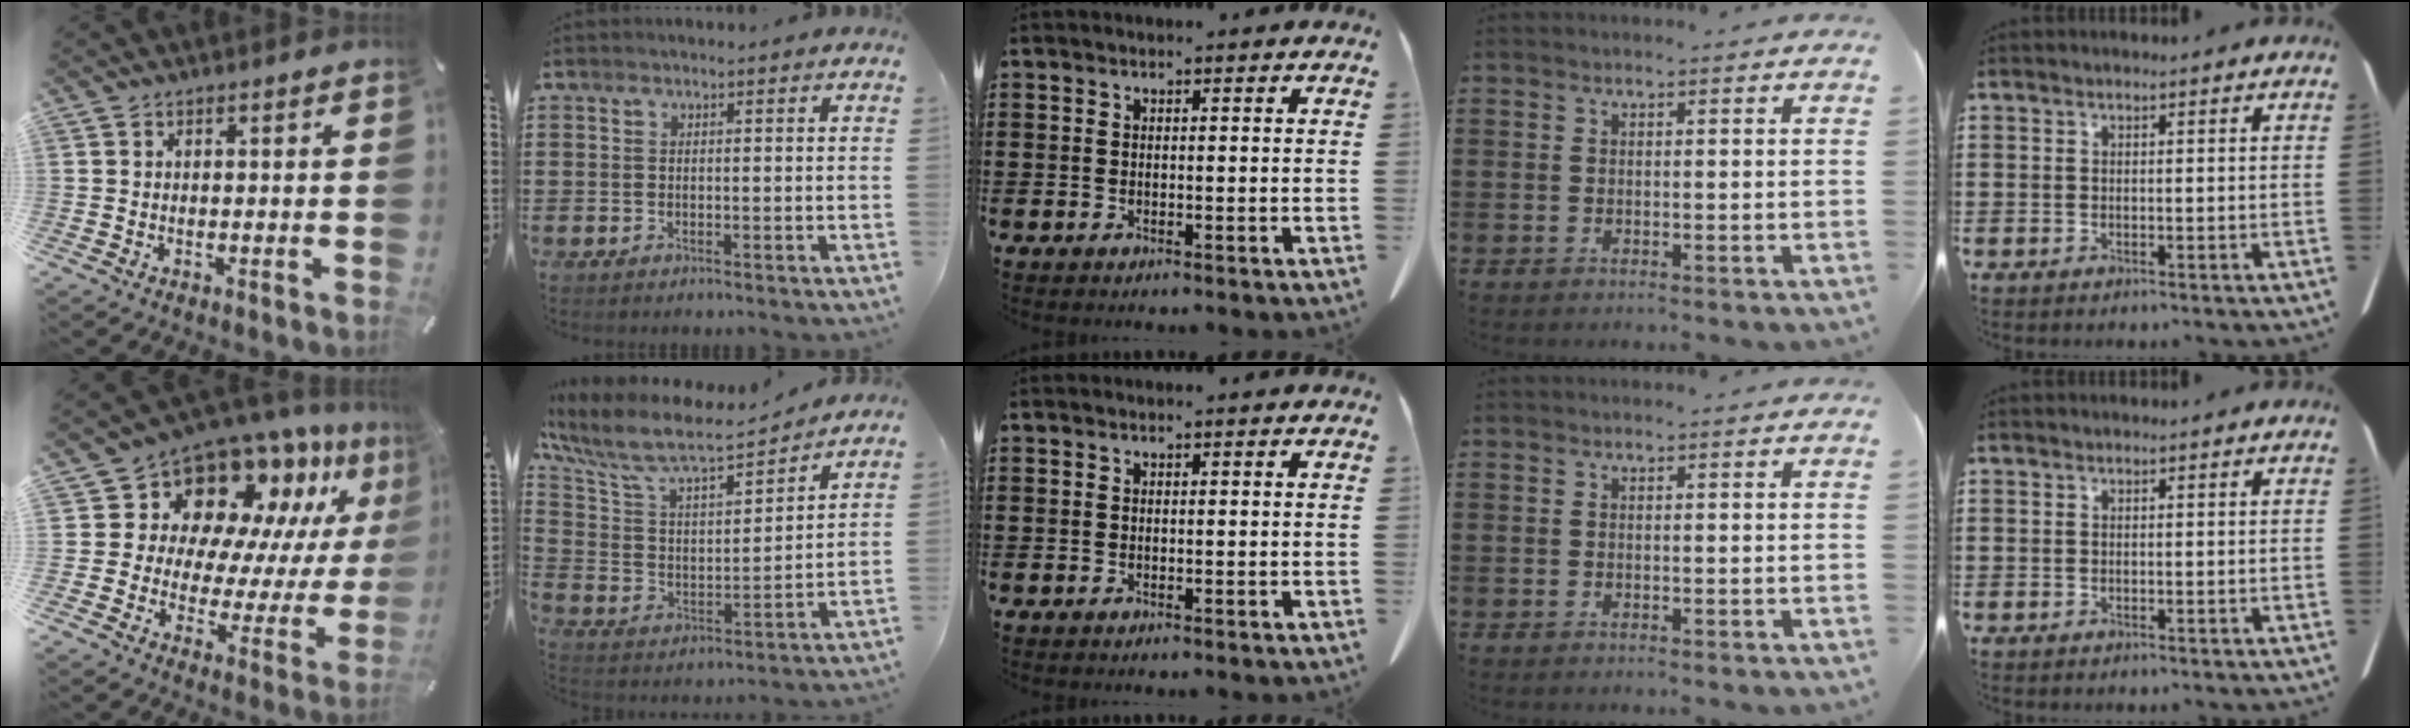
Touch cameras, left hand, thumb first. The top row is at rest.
{"thumb": {"total": 13.2, "force": [10.5, 7.3, 3.3], "torque": [-0.056, -0.115, 0.178]}, "index": {"total": 8.5, "force": [7.1, 1.9, 4.3], "torque": [-0.115, -0.043, 0.116]}}